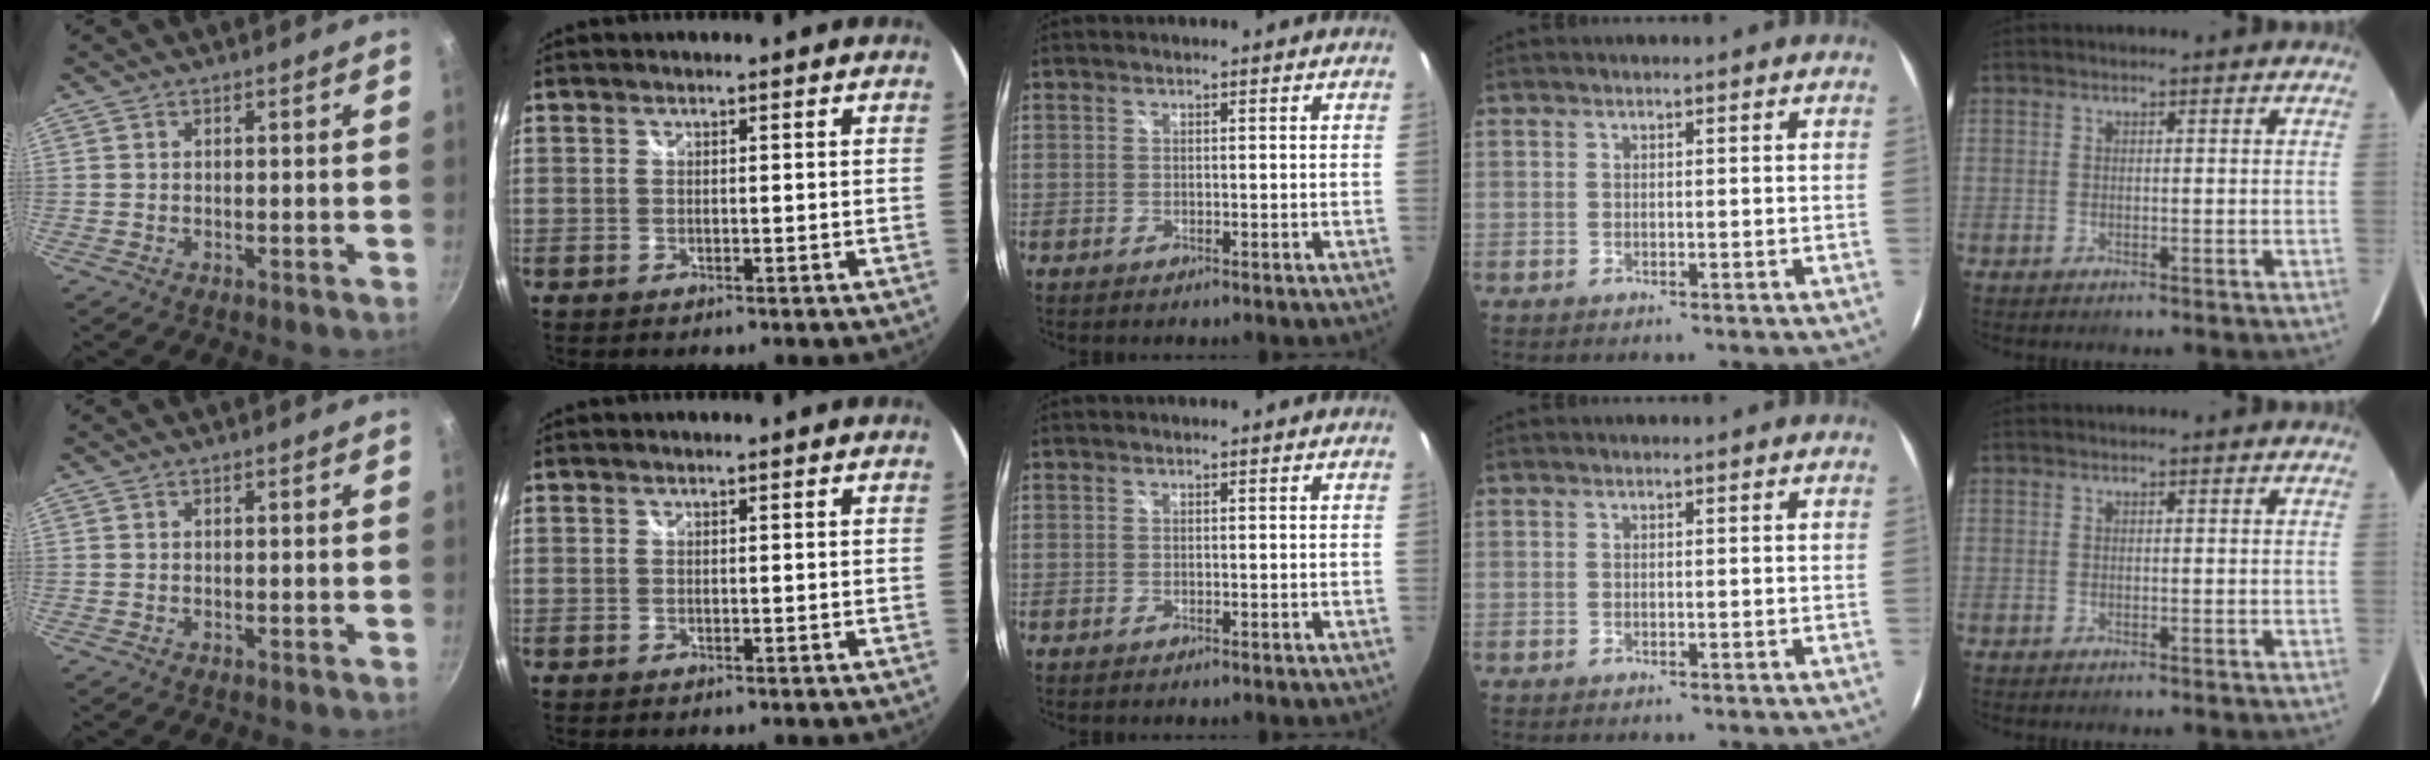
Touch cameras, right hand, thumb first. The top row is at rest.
{}